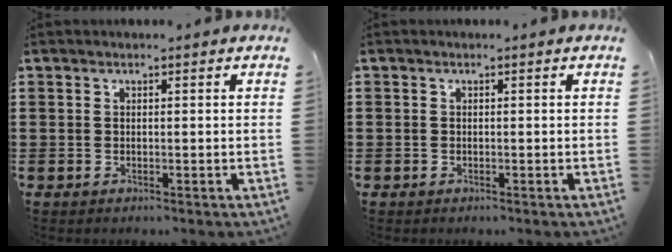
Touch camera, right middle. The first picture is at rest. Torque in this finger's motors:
{"motor_torque": [-0.51, -0.35, -0.65, -0.18]}